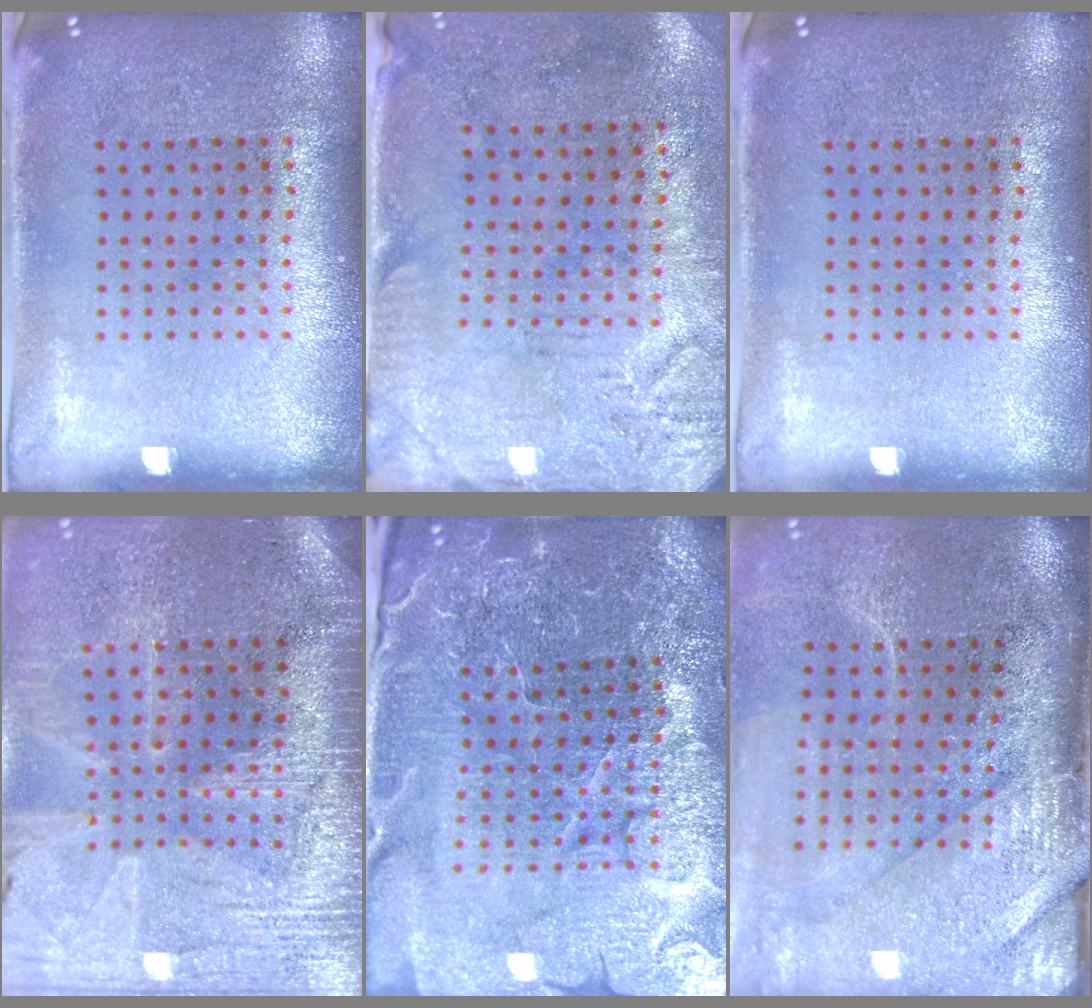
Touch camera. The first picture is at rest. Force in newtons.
{"total": 3.0, "press": 2.5, "slide": 1.8}
{"total": 0.0}
{"total": 3.4, "press": 3.2, "slide": 1.2}
{"total": 5.2, "press": 5.0, "slide": 1.6}
{"total": 4.1, "press": 3.5, "slide": 2.1}